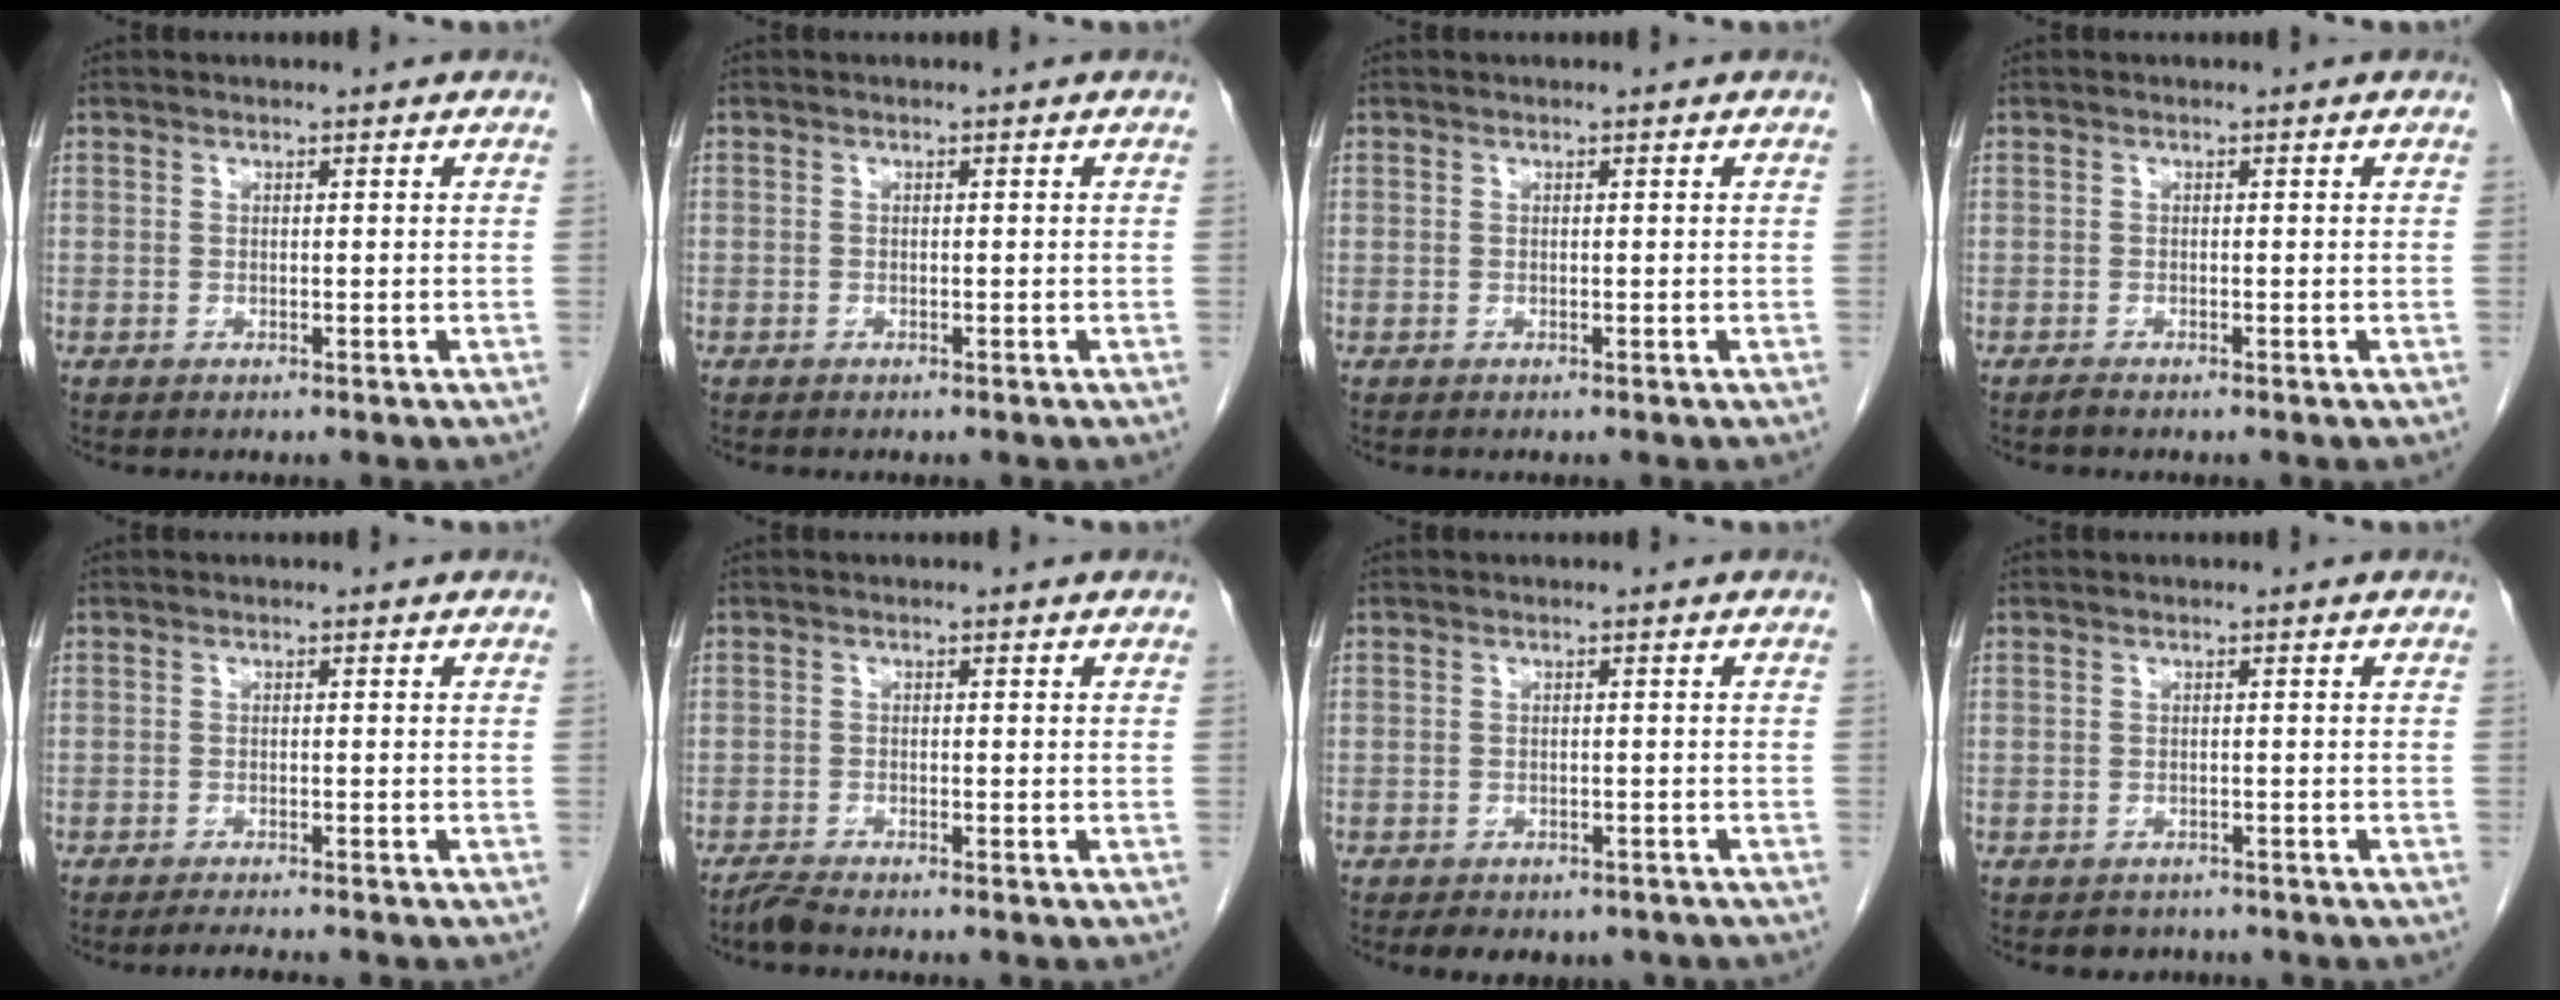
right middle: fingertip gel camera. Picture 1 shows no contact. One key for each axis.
{"total": 0.0}
{"total": 0.0}
{"total": 0.6, "fx": -0.5, "fy": 0.0, "fz": 0.2, "tx": -0.008, "ty": -0.002, "tz": -0.011}
{"total": 3.0, "fx": -2.7, "fy": -0.2, "fz": 1.3, "tx": -0.023, "ty": -0.011, "tz": -0.040}
{"total": 1.8, "fx": -1.7, "fy": 0.0, "fz": 0.6, "tx": -0.021, "ty": -0.006, "tz": -0.036}
{"total": 6.4, "fx": -5.1, "fy": 3.0, "fz": 2.3, "tx": -0.027, "ty": 0.006, "tz": -0.059}
{"total": 2.2, "fx": -1.9, "fy": 1.1, "fz": 0.0, "tx": -0.010, "ty": 0.000, "tz": -0.028}